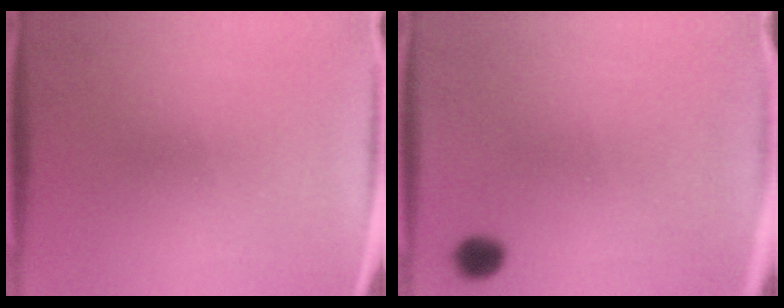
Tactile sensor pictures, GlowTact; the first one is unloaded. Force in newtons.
{"total": 2.2}